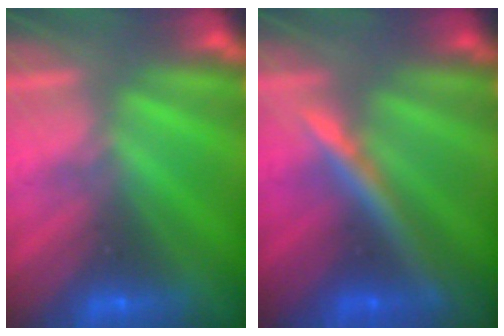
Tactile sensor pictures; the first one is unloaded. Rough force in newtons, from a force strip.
{"total": 2.4}